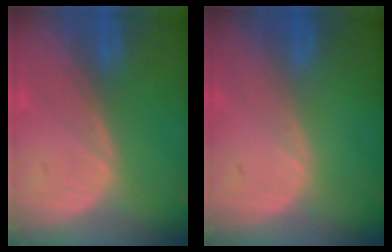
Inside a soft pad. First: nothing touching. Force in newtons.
{"total": 0.0}